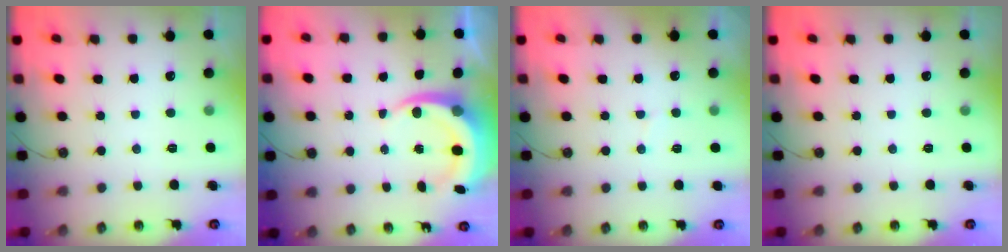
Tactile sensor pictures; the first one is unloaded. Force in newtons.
{"total": 7.6, "press": 7.5, "slide": 1.4}
{"total": 2.7, "press": 2.4, "slide": 1.2}
{"total": 0.0}